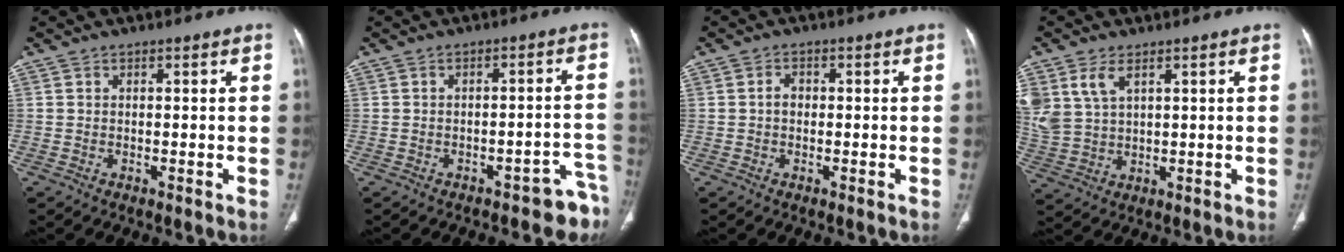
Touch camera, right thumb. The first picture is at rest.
{"total": 7.5, "force": [-5.4, 3.1, 4.2], "torque": [-0.016, 0.054, -0.068]}
{"total": 2.0, "force": [-0.2, 1.7, 1.1], "torque": [-0.011, 0.007, -0.006]}
{"total": 8.6, "force": [4.0, 5.3, 5.5], "torque": [-0.126, -0.003, 0.093]}